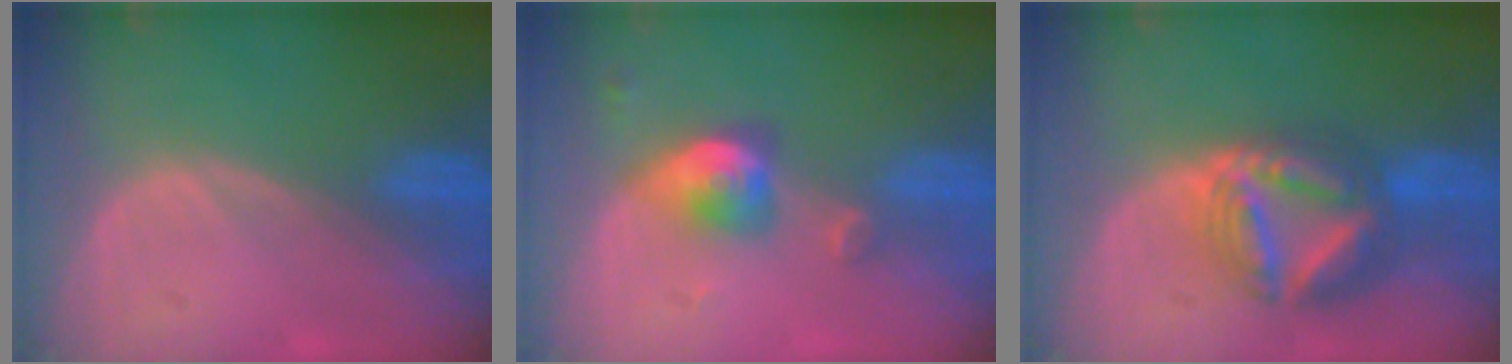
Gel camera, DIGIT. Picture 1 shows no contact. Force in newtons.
{"total": 5.1, "press": 4.7, "slide": 1.9}
{"total": 9.1, "press": 9.0, "slide": 0.8}